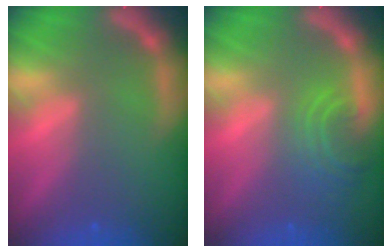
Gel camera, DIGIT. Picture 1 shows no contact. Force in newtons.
{"total": 4.0}